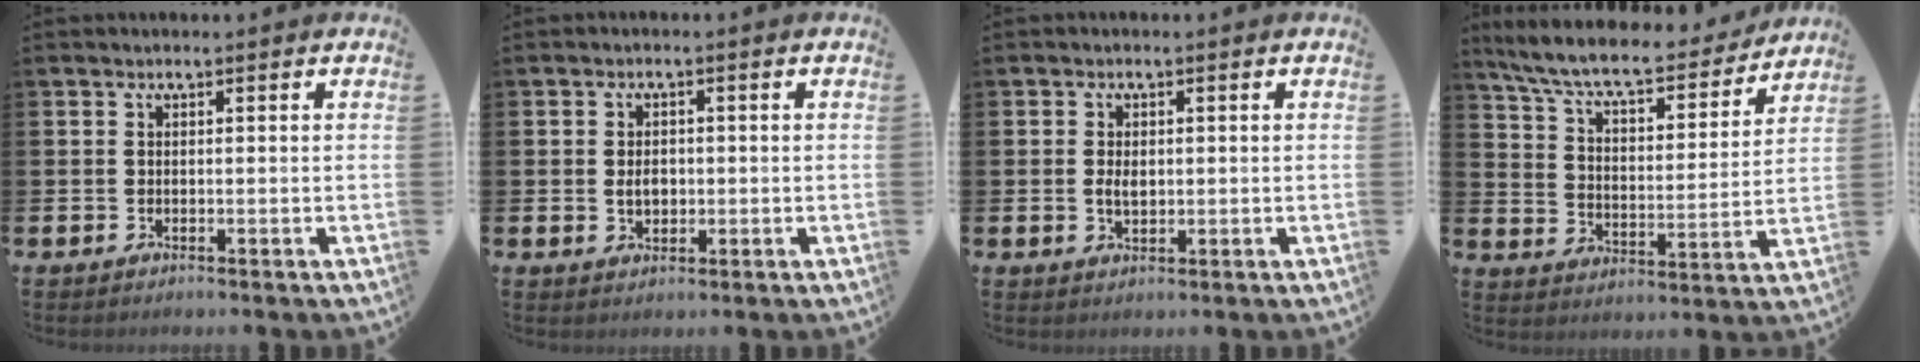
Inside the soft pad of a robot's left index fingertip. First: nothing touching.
{"total": 2.4, "force": [-0.1, 1.7, 1.7], "torque": [-0.013, -0.001, -0.008]}
{"total": 2.1, "force": [0.1, 1.3, 1.7], "torque": [-0.014, -0.002, -0.004]}
{"total": 8.6, "force": [7.8, 1.5, 3.3], "torque": [-0.101, -0.052, 0.131]}